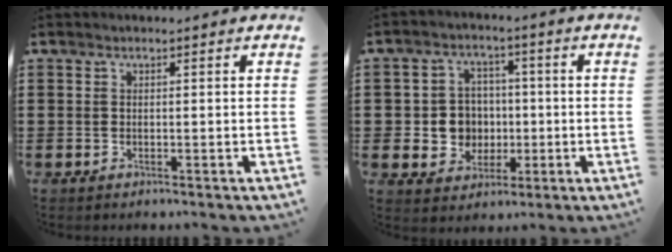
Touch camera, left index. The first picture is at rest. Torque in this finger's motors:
{"motor_torque": [0.38, 0.08, 0.30, 0.06]}